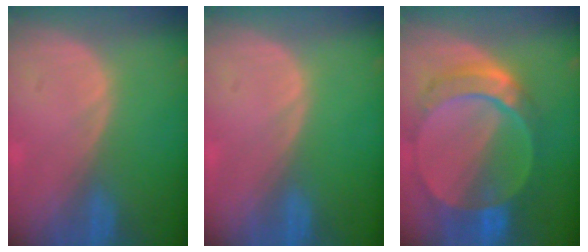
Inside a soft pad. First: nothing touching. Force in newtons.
{"total": 0.0}
{"total": 9.6, "press": 8.4, "slide": 4.7}